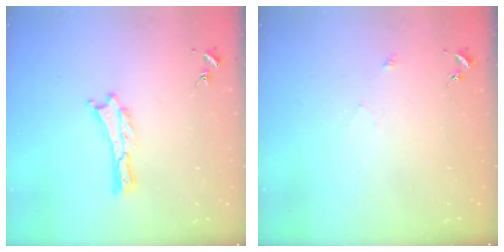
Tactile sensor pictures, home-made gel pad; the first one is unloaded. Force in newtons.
{"total": 2.5, "press": 2.5, "slide": 0.2}